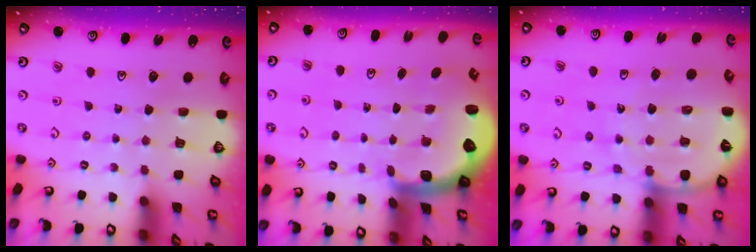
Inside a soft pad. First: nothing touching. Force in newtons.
{"total": 2.8, "press": 2.5, "slide": 1.4}
{"total": 11.0, "press": 10.8, "slide": 2.3}